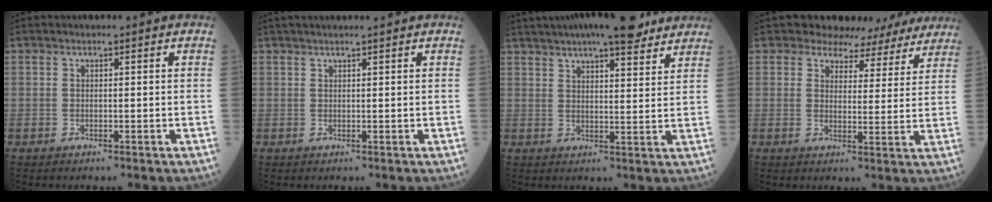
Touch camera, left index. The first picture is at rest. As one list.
[{"total": 4.8, "force": [4.1, 0.1, 2.6], "torque": [-0.031, 0.025, 0.061]}, {"total": 14.9, "force": [12.0, 2.9, 8.3], "torque": [-0.136, 0.025, 0.166]}, {"total": 10.6, "force": [9.7, 4.2, 0.7], "torque": [0.023, -0.011, 0.091]}]